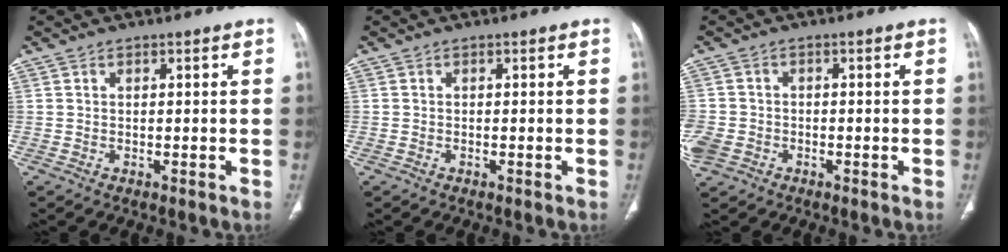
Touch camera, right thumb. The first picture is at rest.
{"total": 0.0}
{"total": 6.1, "force": [-2.3, 5.0, 2.5], "torque": [-0.069, 0.015, -0.037]}